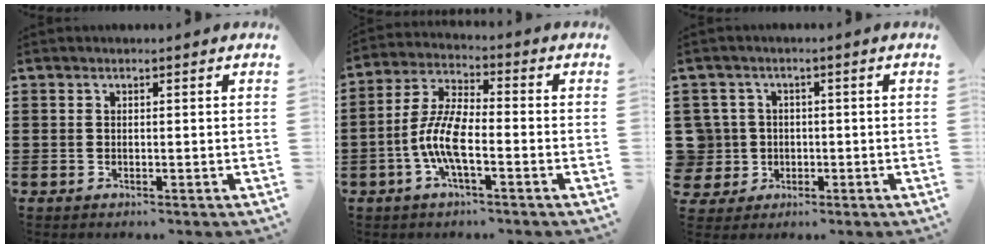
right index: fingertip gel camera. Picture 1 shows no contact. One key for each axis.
{"total": 7.9, "fx": -2.4, "fy": 2.4, "fz": 7.1, "tx": -0.177, "ty": -0.017, "tz": -0.054}
{"total": 4.6, "fx": -0.2, "fy": 4.6, "fz": 0.7, "tx": -0.051, "ty": 0.006, "tz": -0.008}